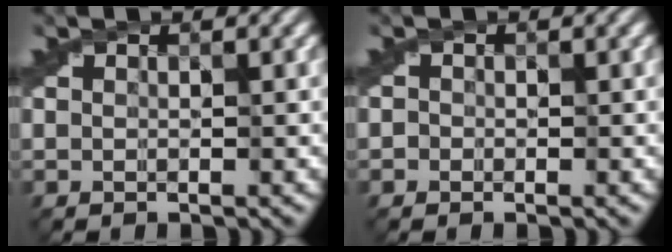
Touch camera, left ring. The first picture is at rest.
{"total": 0.8, "force": [-0.4, 0.7, 0.0], "torque": [0.005, -0.005, -0.013]}